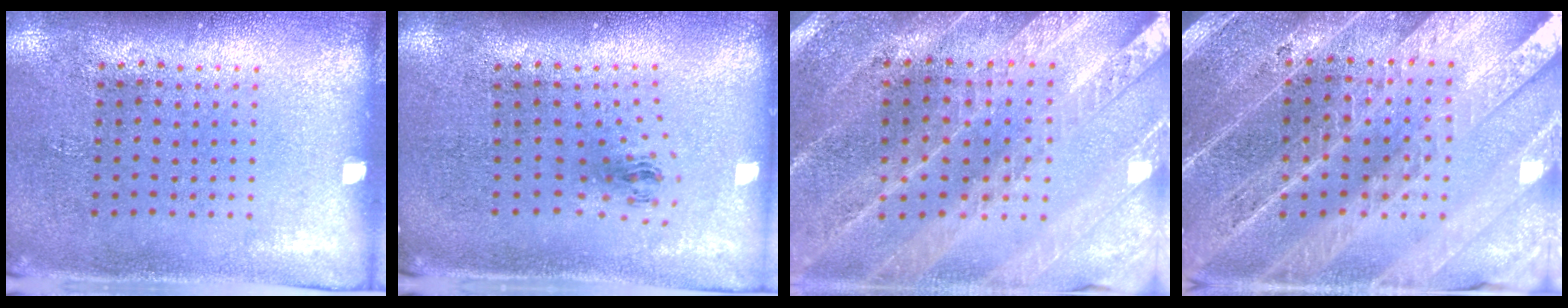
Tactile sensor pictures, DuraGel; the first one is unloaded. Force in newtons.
{"total": 0.9, "press": 0.4, "slide": 0.9}
{"total": 2.4, "press": 2.4, "slide": 0.4}
{"total": 4.7, "press": 4.1, "slide": 2.3}